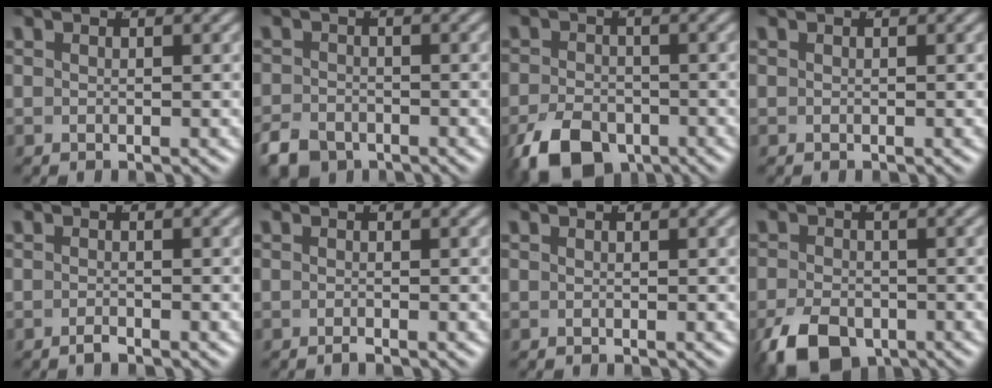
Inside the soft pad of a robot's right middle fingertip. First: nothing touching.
{"total": 3.5, "force": [-2.8, 1.7, 1.0], "torque": [-0.011, -0.015, -0.047]}
{"total": 6.3, "force": [-4.5, 3.3, 2.9], "torque": [-0.037, -0.026, -0.068]}
{"total": 0.0}
{"total": 1.0, "force": [-0.9, -0.3, 0.2], "torque": [-0.004, -0.004, -0.016]}
{"total": 0.7, "force": [-0.6, -0.3, 0.1], "torque": [0.000, -0.002, -0.011]}
{"total": 0.0}
{"total": 5.7, "force": [-3.9, 3.0, 2.9], "torque": [-0.042, -0.028, -0.056]}